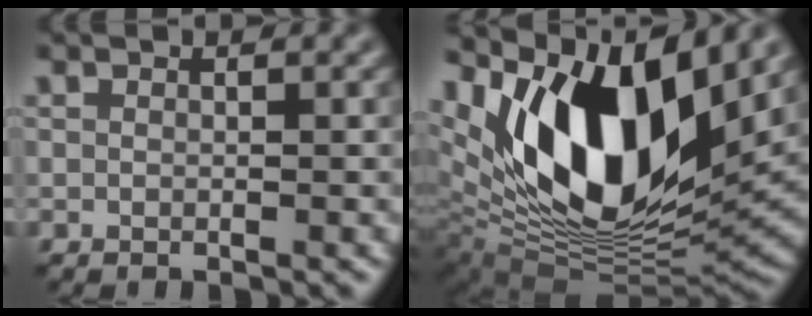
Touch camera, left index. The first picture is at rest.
{"total": 14.4, "force": [6.0, 6.9, 11.1], "torque": [-0.200, -0.010, 0.116]}